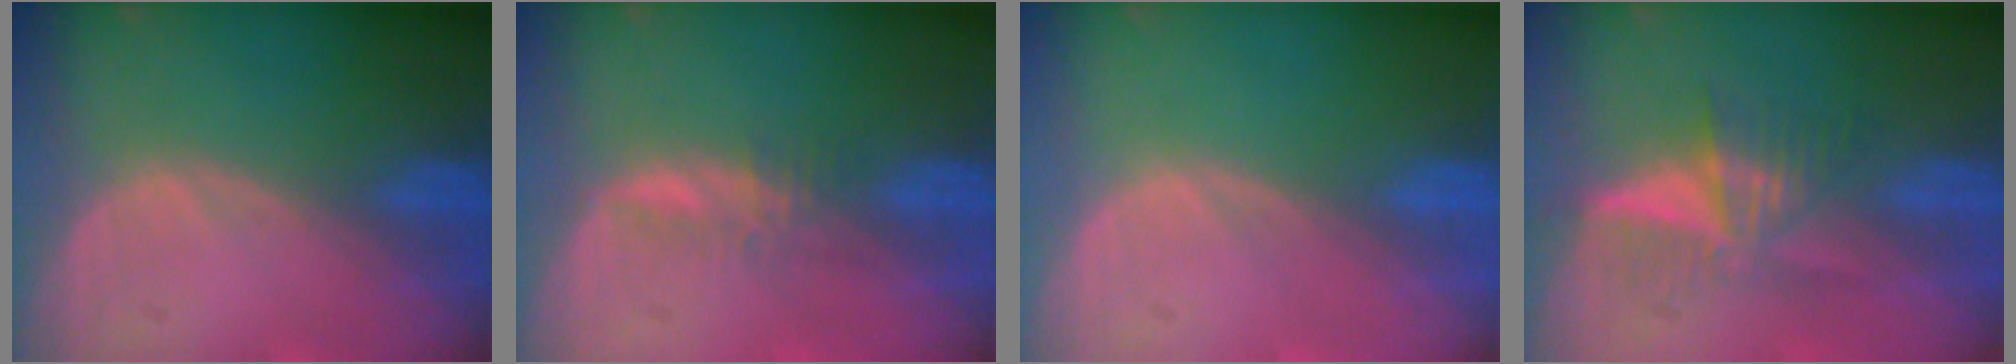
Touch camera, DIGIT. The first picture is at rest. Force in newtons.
{"total": 2.0, "press": 1.8, "slide": 0.6}
{"total": 0.0}
{"total": 5.9, "press": 5.3, "slide": 2.7}